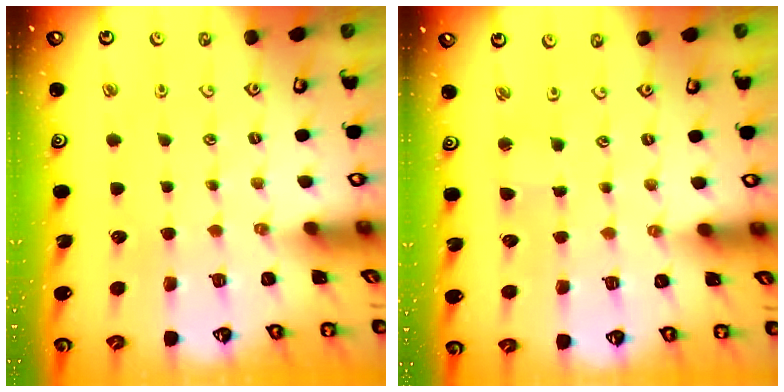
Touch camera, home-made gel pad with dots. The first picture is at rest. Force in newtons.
{"total": 1.8, "press": 1.8, "slide": 0.2}